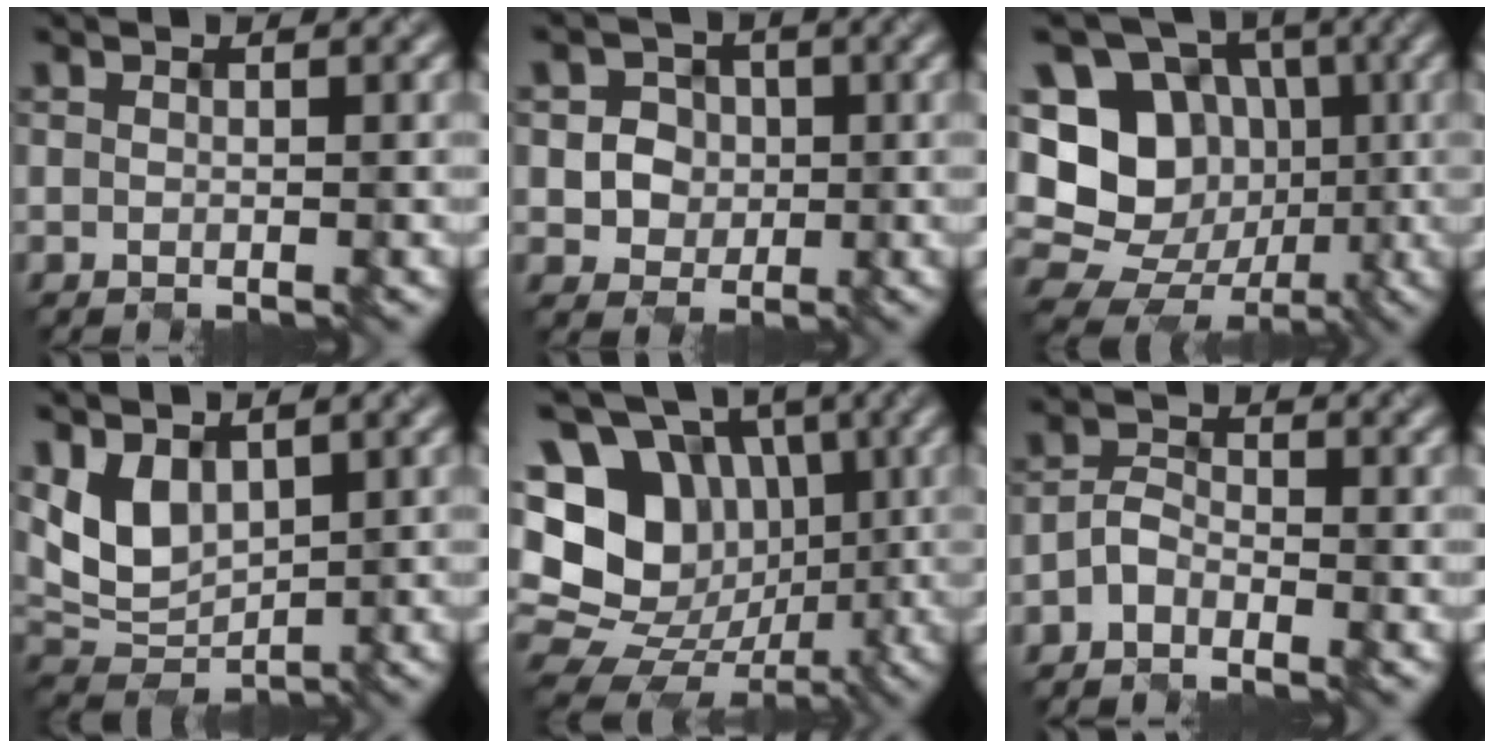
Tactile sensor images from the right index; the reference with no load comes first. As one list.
[{"total": 3.7, "force": [0.0, 3.6, 1.1], "torque": [-0.018, 0.005, -0.007]}, {"total": 16.0, "force": [0.1, 14.7, 6.4], "torque": [-0.160, 0.043, -0.016]}, {"total": 5.0, "force": [1.8, 3.3, 3.3], "torque": [-0.068, -0.007, 0.033]}, {"total": 19.1, "force": [2.9, 16.5, 9.2], "torque": [-0.188, 0.046, 0.013]}, {"total": 2.2, "force": [-1.6, 1.1, 1.0], "torque": [-0.014, 0.010, -0.038]}]